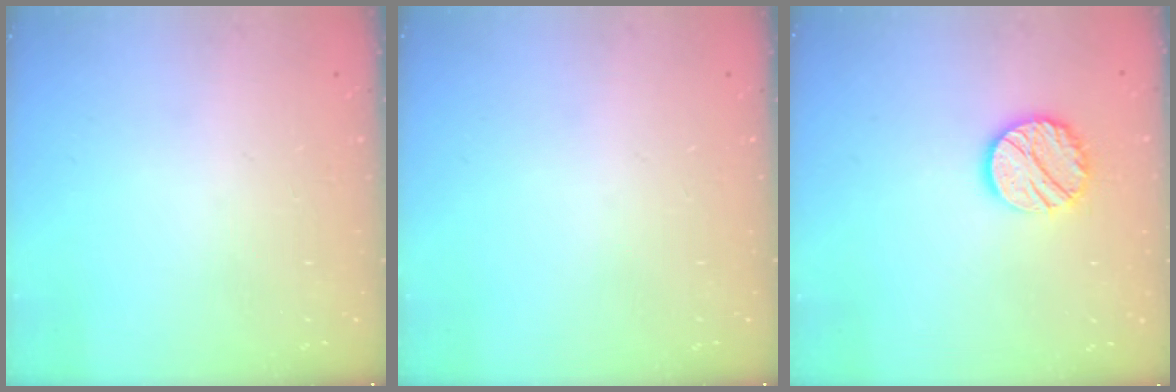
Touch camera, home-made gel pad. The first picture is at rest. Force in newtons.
{"total": 0.0}
{"total": 12.3, "press": 12.3, "slide": 0.4}